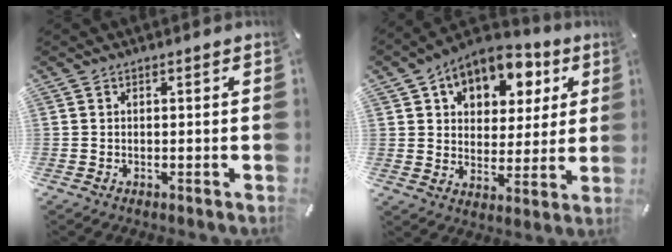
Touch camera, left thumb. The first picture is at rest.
{"total": 10.9, "force": [5.9, 8.1, 4.2], "torque": [-0.062, -0.039, 0.106]}